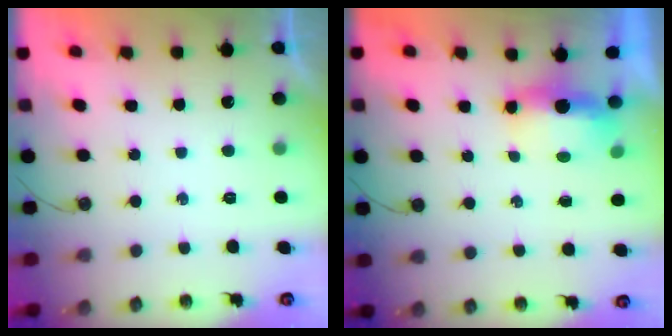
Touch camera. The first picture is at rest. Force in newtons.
{"total": 5.7, "press": 5.6, "slide": 0.9}